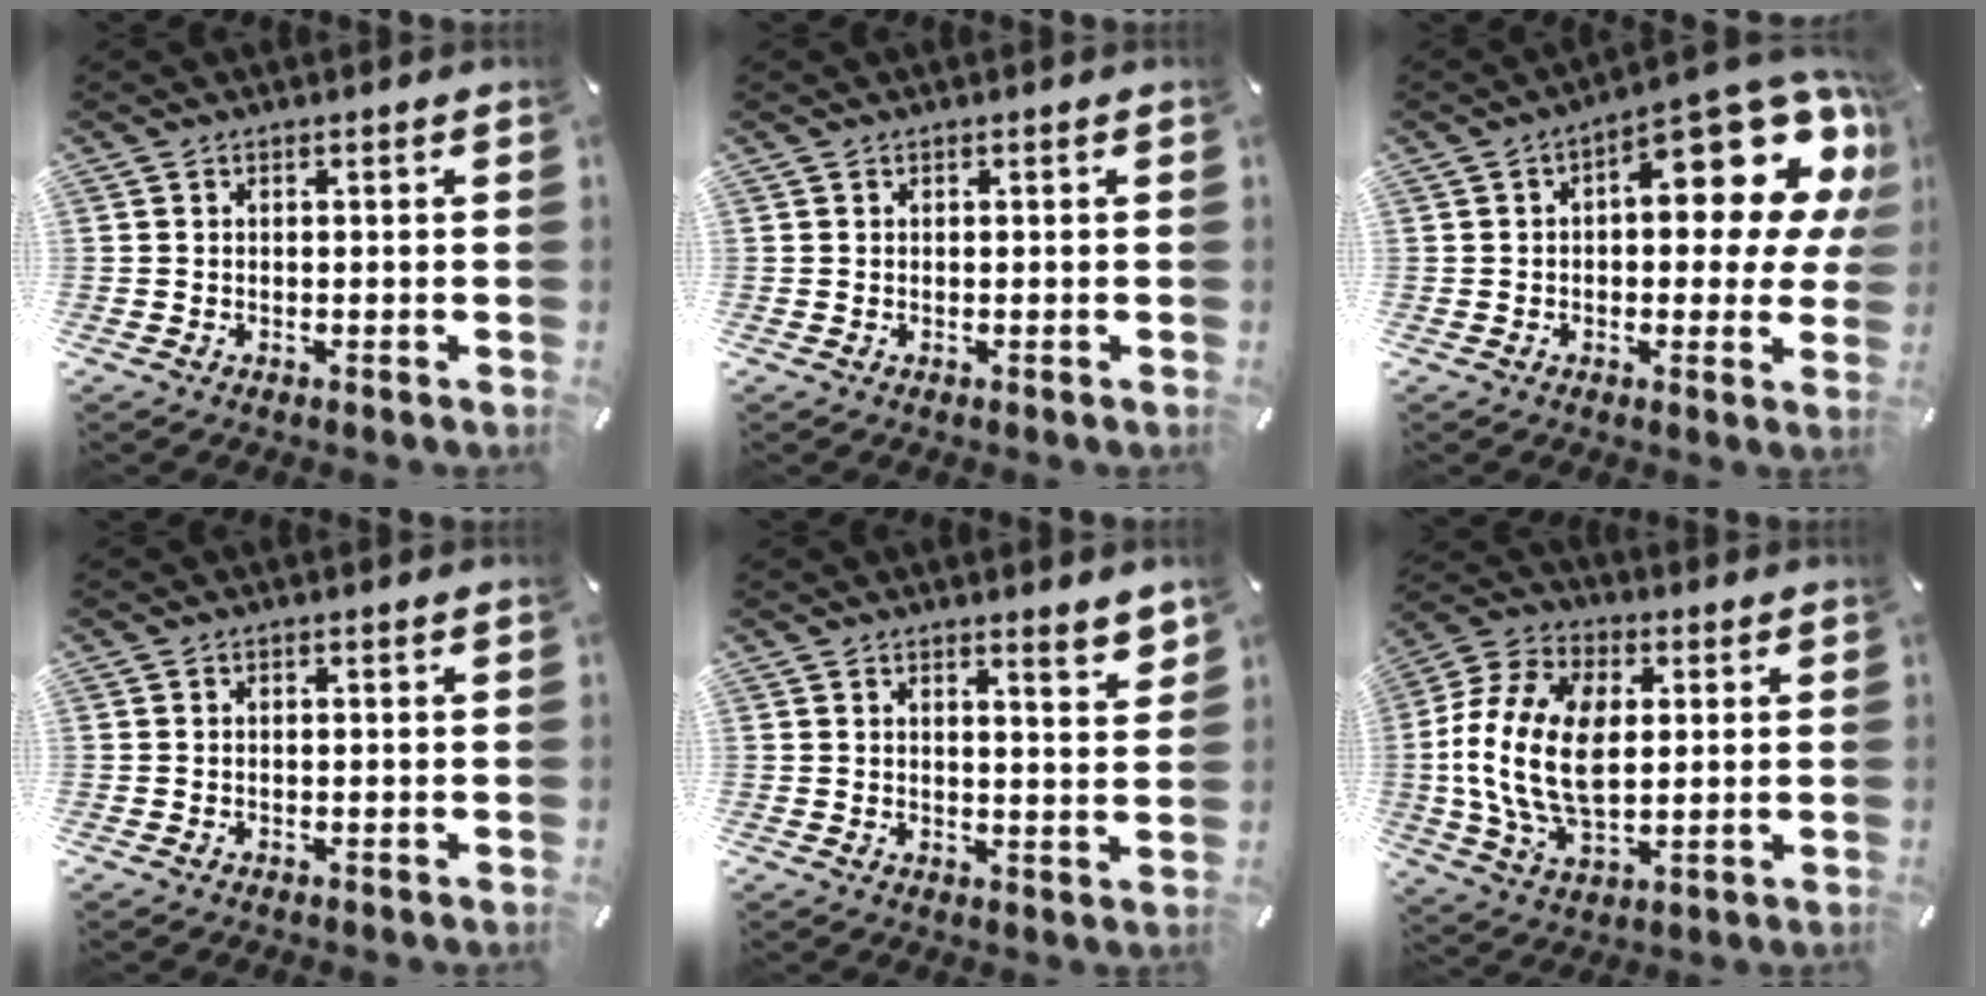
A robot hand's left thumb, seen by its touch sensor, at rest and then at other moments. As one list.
[{"total": 0.0}, {"total": 16.2, "force": [7.5, 6.8, 12.6], "torque": [-0.150, -0.079, 0.118]}, {"total": 0.0}, {"total": 4.3, "force": [3.5, 0.4, 2.6], "torque": [-0.033, -0.031, 0.056]}, {"total": 18.5, "force": [0.8, 12.1, 13.9], "torque": [-0.316, 0.008, 0.014]}]